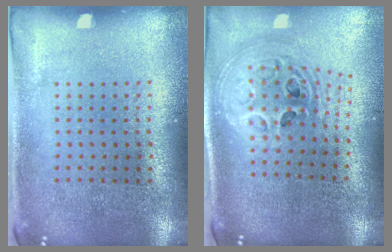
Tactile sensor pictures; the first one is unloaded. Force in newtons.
{"total": 2.3, "press": 1.8, "slide": 1.6}